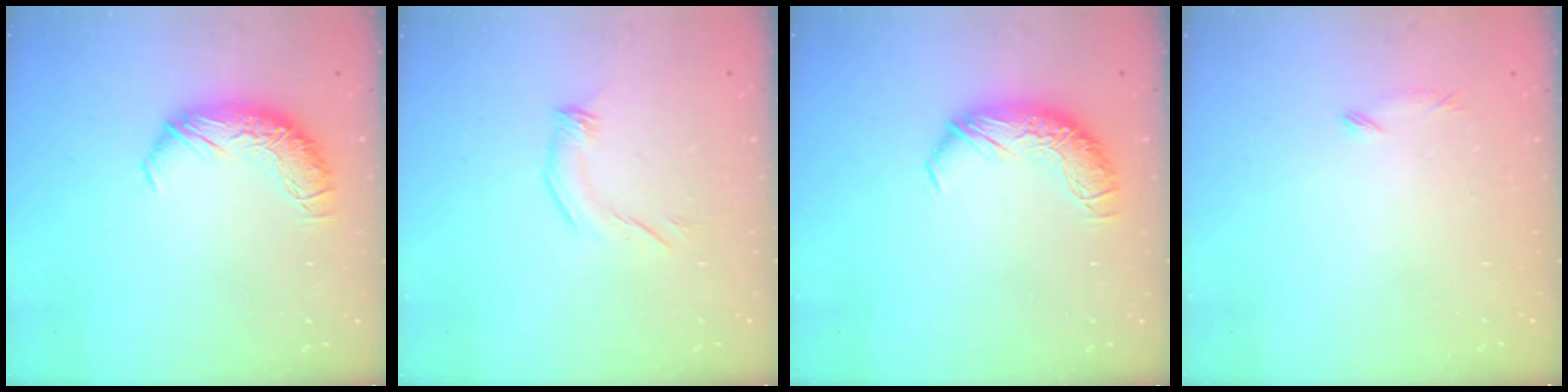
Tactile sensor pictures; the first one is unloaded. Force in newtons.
{"total": 4.1, "press": 4.0, "slide": 0.7}
{"total": 0.0}
{"total": 8.3, "press": 8.3, "slide": 0.6}